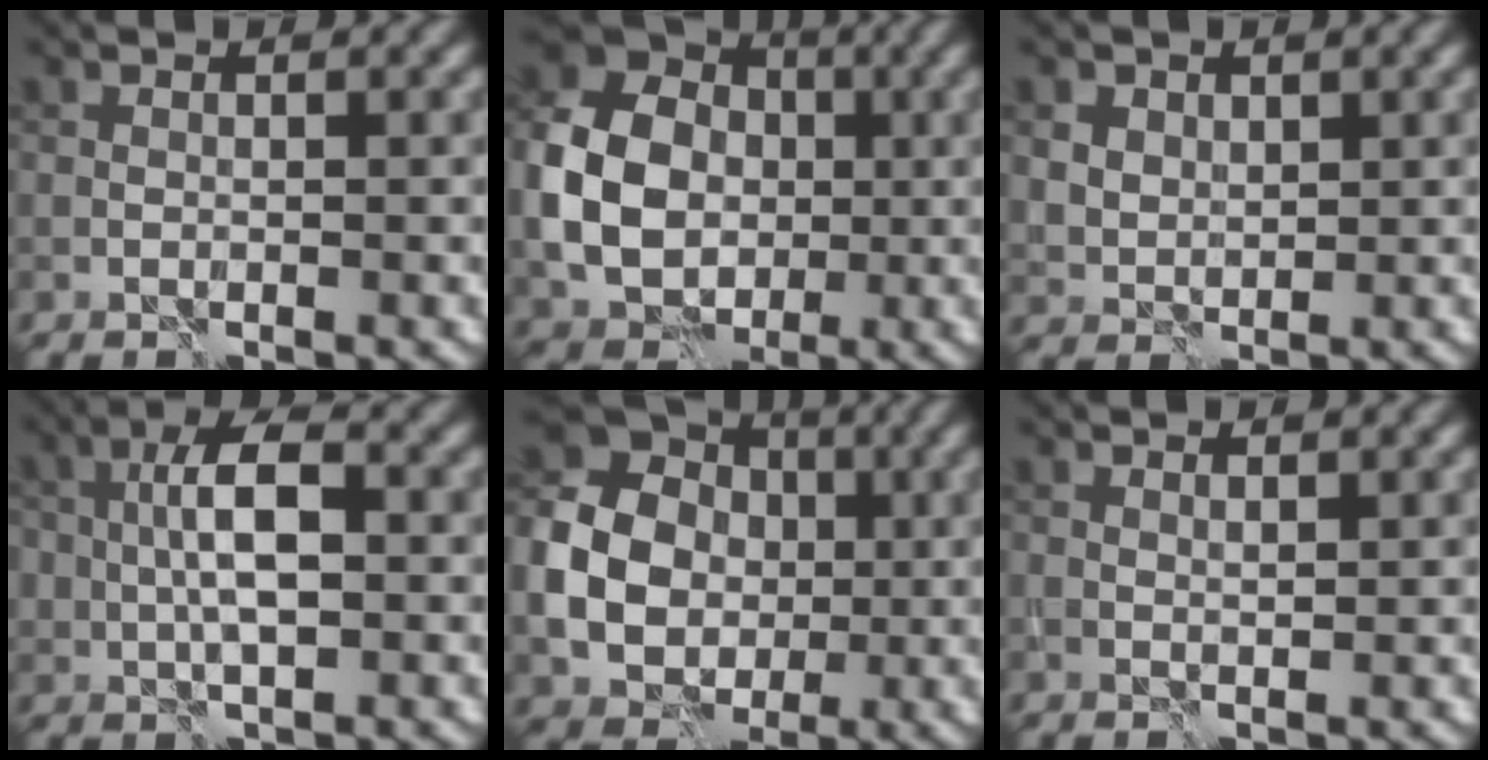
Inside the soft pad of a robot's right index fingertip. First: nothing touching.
{"total": 9.9, "force": [-0.4, 8.1, 5.6], "torque": [-0.130, 0.004, -0.012]}
{"total": 2.3, "force": [1.4, 1.7, 0.6], "torque": [-0.016, -0.008, 0.033]}
{"total": 5.2, "force": [0.4, 2.5, 4.6], "torque": [-0.083, 0.008, 0.002]}
{"total": 11.5, "force": [-0.2, 9.8, 5.9], "torque": [-0.123, 0.001, -0.026]}
{"total": 0.7, "force": [0.7, 0.1, 0.3], "torque": [-0.006, -0.001, 0.012]}